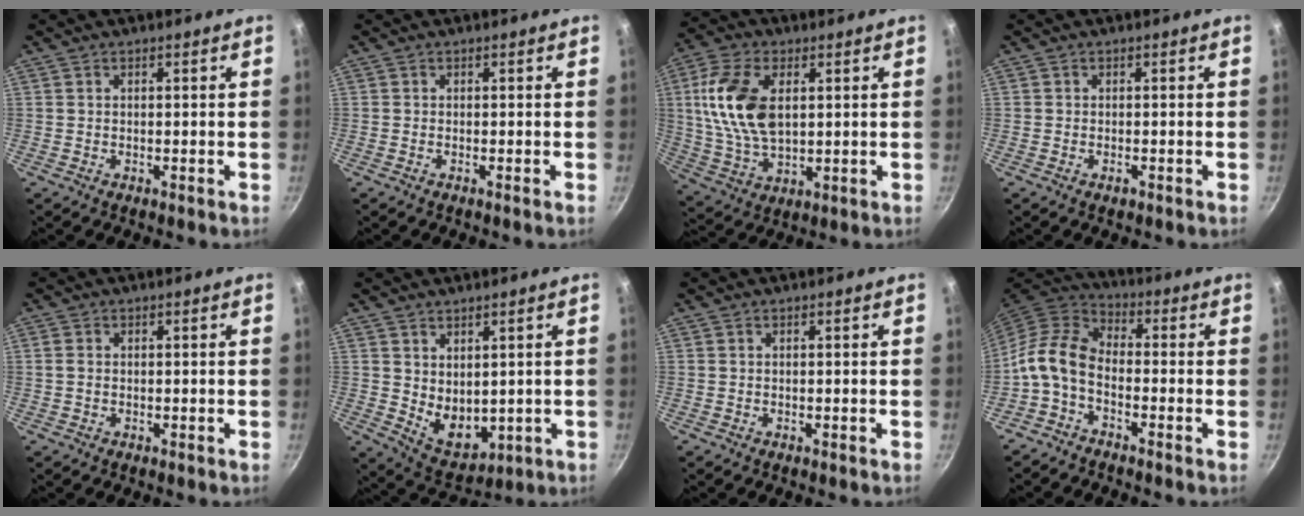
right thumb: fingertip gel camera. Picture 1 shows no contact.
{"total": 0.0}
{"total": 15.0, "force": [3.1, 8.7, 11.8], "torque": [-0.222, -0.007, 0.061]}
{"total": 1.0, "force": [-0.5, 0.6, 0.6], "torque": [-0.009, 0.002, -0.011]}
{"total": 1.3, "force": [0.0, 1.0, 0.8], "torque": [-0.016, 0.002, -0.001]}
{"total": 7.7, "force": [1.7, 5.3, 5.3], "torque": [-0.061, -0.030, 0.053]}
{"total": 0.0}
{"total": 9.4, "force": [-2.9, 5.8, 6.8], "torque": [-0.136, 0.044, -0.073]}